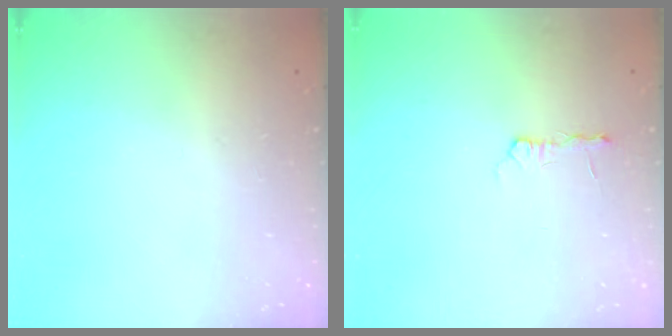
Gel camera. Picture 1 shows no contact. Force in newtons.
{"total": 2.7, "press": 2.7, "slide": 0.4}